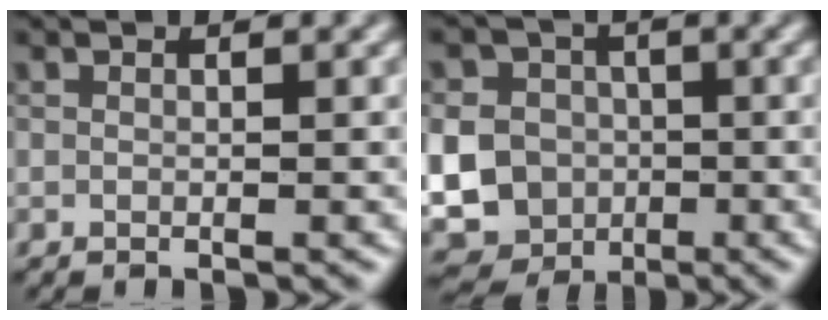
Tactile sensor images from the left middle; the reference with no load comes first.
{"total": 13.5, "force": [-2.1, 12.5, 4.8], "torque": [-0.121, -0.008, -0.065]}